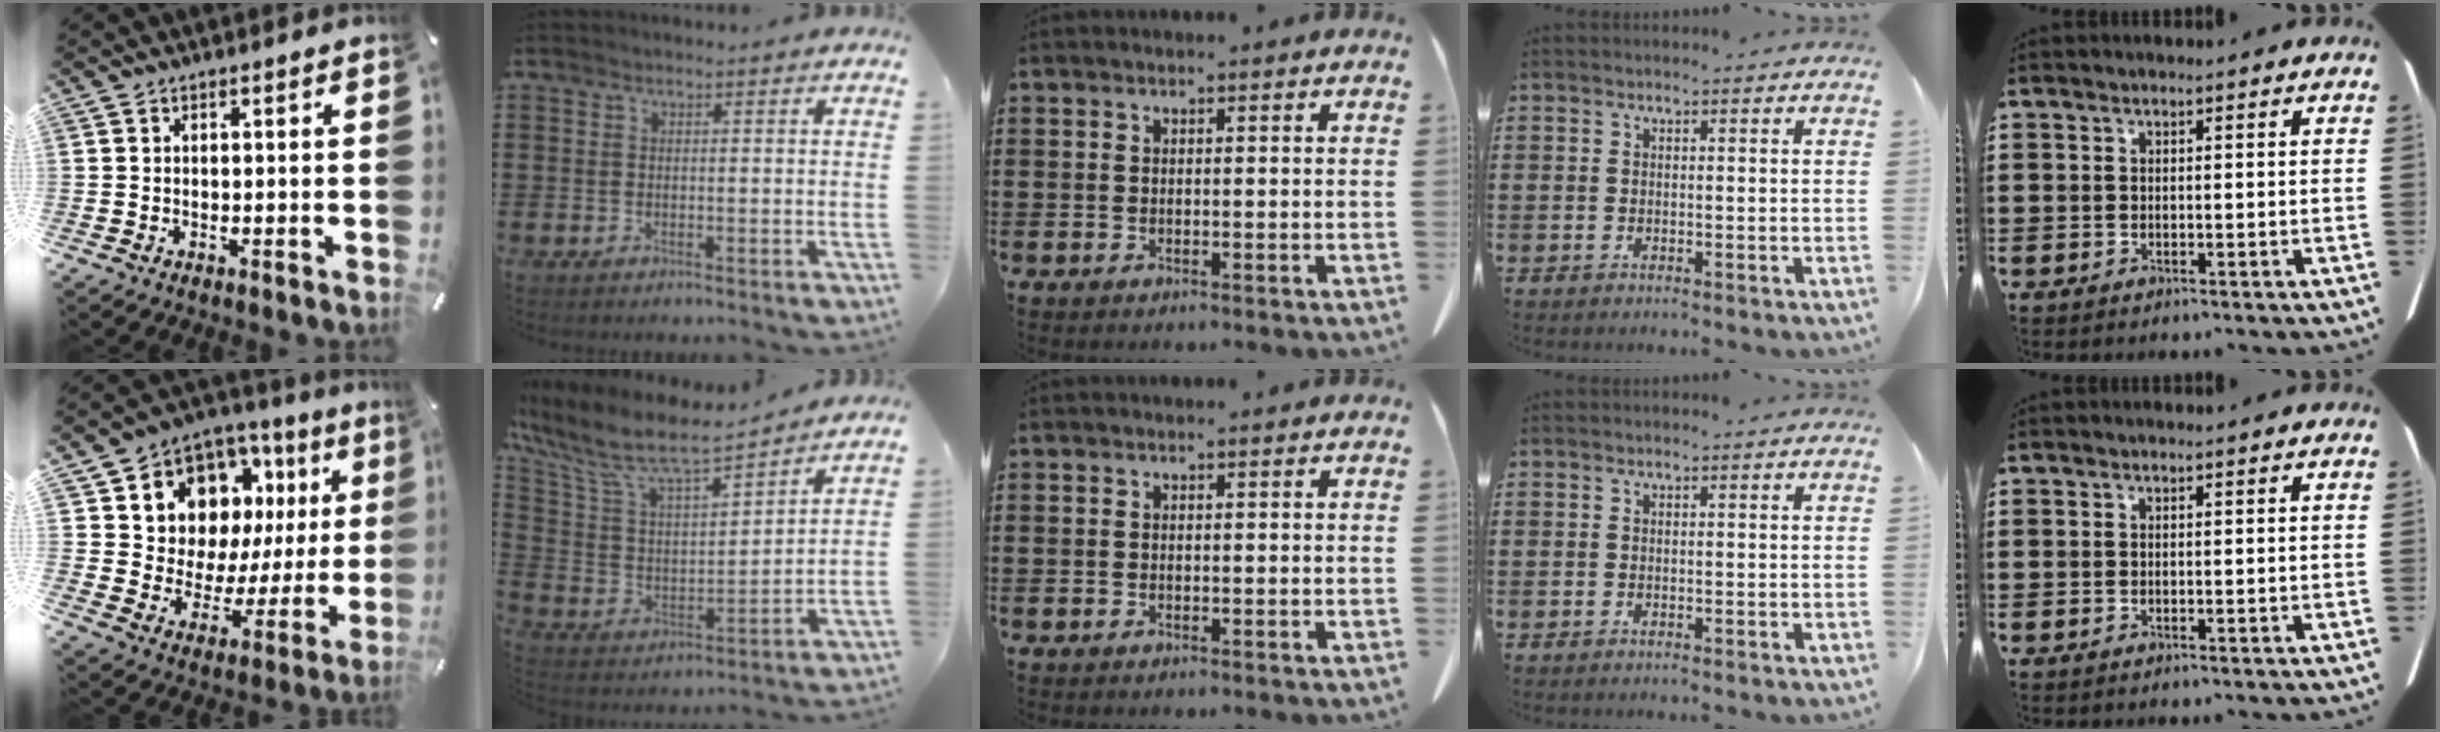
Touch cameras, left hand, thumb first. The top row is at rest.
{"thumb": {"total": 11.2, "force": [6.7, 8.4, 3.3], "torque": [-0.061, -0.067, 0.121]}, "index": {"total": 9.2, "force": [7.2, 2.2, 5.3], "torque": [-0.131, -0.043, 0.120]}}